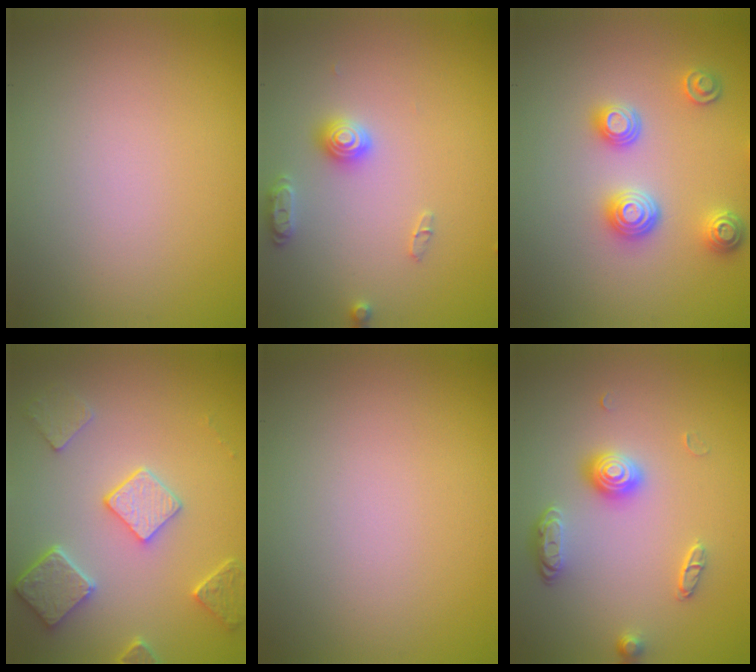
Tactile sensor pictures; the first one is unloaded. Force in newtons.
{"total": 2.5, "press": 2.5, "slide": 0.4}
{"total": 3.2, "press": 3.0, "slide": 1.0}
{"total": 4.9, "press": 3.8, "slide": 3.2}
{"total": 0.0}
{"total": 2.6, "press": 2.2, "slide": 1.5}